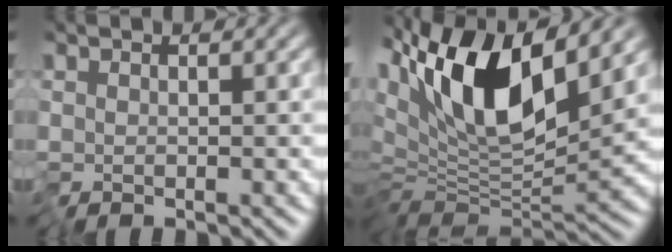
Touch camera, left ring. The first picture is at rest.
{"total": 12.4, "force": [5.0, 4.2, 10.6], "torque": [-0.194, 0.014, 0.084]}